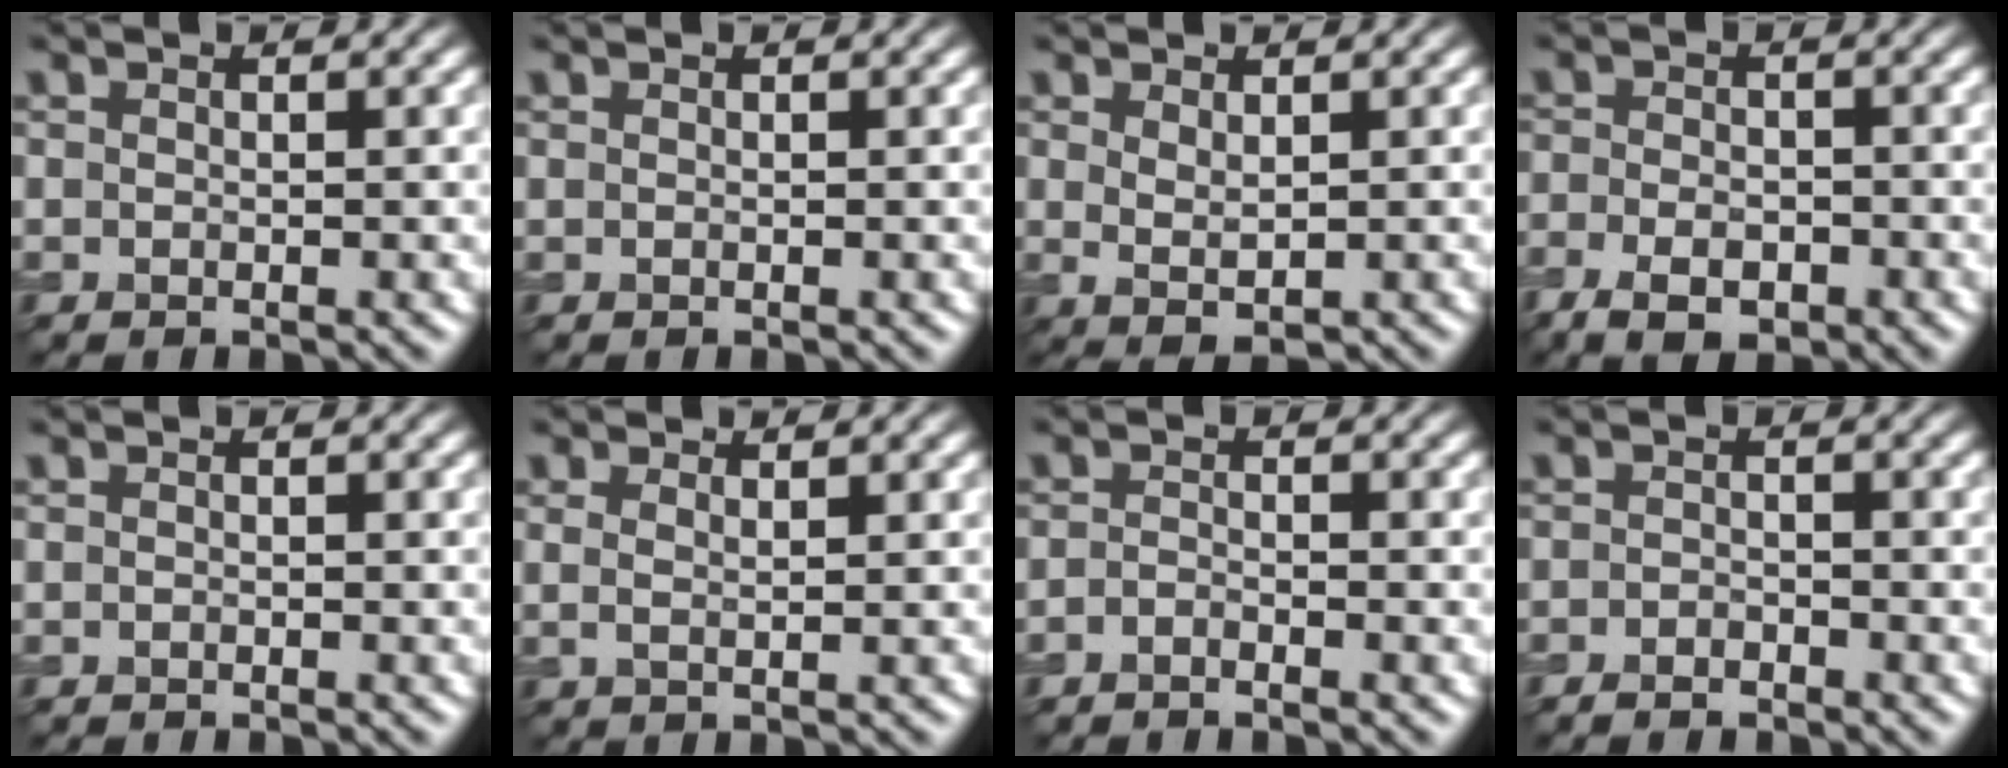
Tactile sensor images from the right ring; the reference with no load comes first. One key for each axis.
{"total": 0.0}
{"total": 1.7, "fx": 0.4, "fy": 0.7, "fz": 1.5, "tx": -0.030, "ty": -0.006, "tz": 0.014}
{"total": 4.2, "fx": -2.4, "fy": 2.1, "fz": 2.7, "tx": -0.048, "ty": -0.007, "tz": -0.045}
{"total": 0.7, "fx": -0.7, "fy": 0.0, "fz": 0.1, "tx": -0.001, "ty": -0.006, "tz": -0.012}
{"total": 1.4, "fx": 0.7, "fy": 0.4, "fz": 1.1, "tx": -0.019, "ty": -0.004, "tz": 0.007}
{"total": 1.1, "fx": -0.9, "fy": 0.2, "fz": 0.6, "tx": -0.014, "ty": -0.002, "tz": -0.021}
{"total": 1.5, "fx": -1.2, "fy": 0.5, "fz": 0.7, "tx": -0.013, "ty": -0.003, "tz": -0.025}